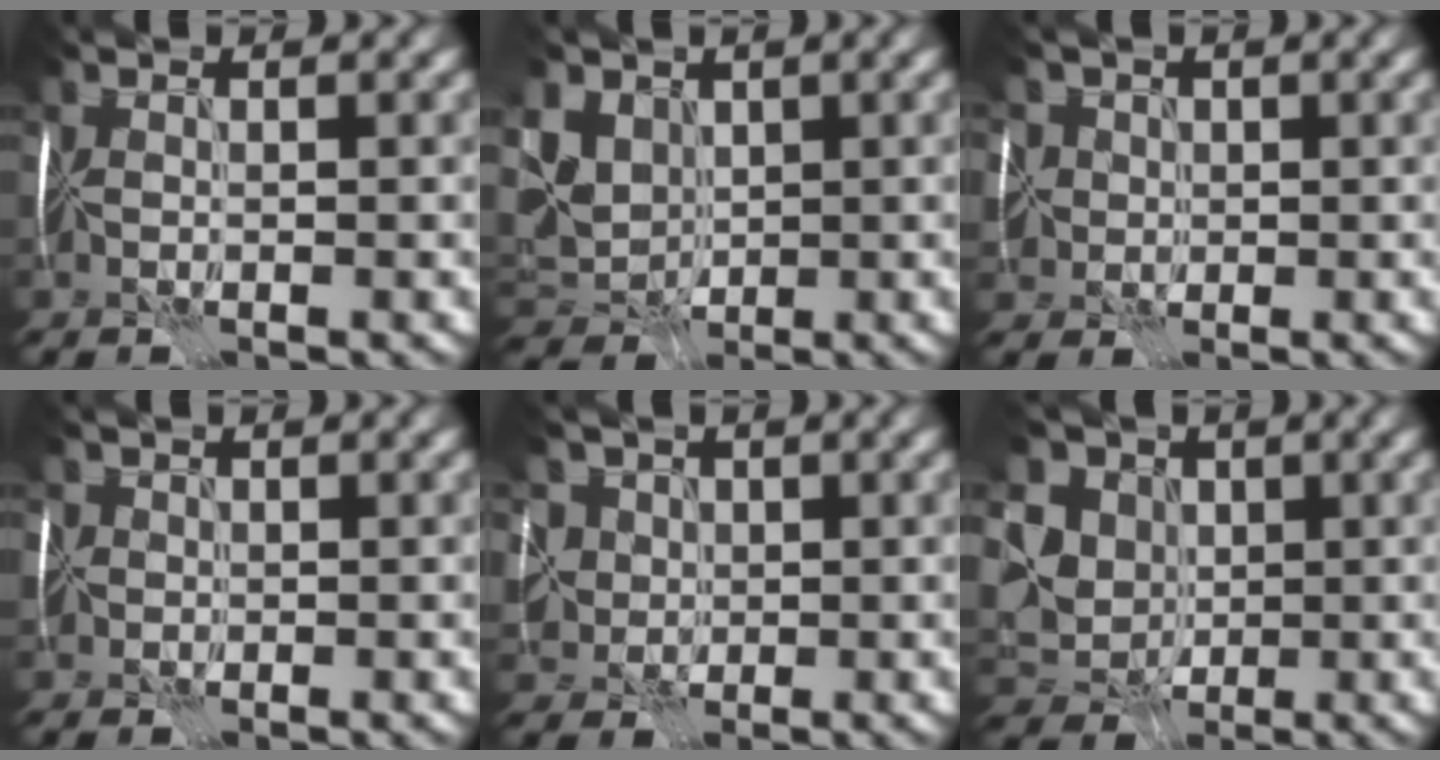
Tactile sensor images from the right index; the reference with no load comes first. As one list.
[{"total": 5.9, "force": [1.1, 4.7, 3.3], "torque": [-0.084, 0.007, 0.024]}, {"total": 4.2, "force": [0.7, 3.8, 1.6], "torque": [-0.034, 0.016, 0.000]}, {"total": 2.8, "force": [-0.3, 2.7, 0.9], "torque": [-0.024, 0.013, -0.019]}, {"total": 5.6, "force": [1.3, 4.9, 2.4], "torque": [-0.046, 0.013, 0.008]}, {"total": 8.9, "force": [1.8, 7.5, 4.5], "torque": [-0.090, 0.019, 0.008]}]